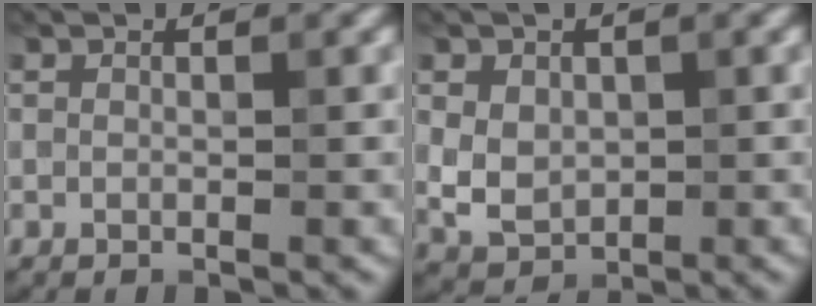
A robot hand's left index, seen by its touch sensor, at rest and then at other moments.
{"total": 3.1, "force": [0.4, 2.4, 1.9], "torque": [-0.037, -0.006, 0.012]}